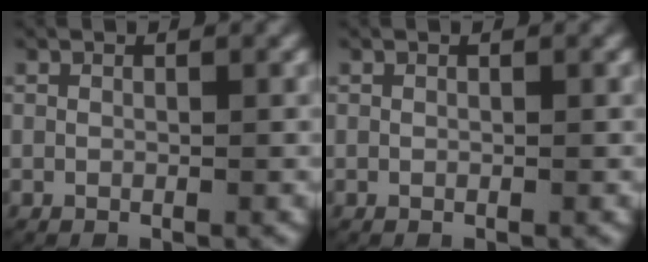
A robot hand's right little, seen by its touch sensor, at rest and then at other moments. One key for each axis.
{"total": 0.0}